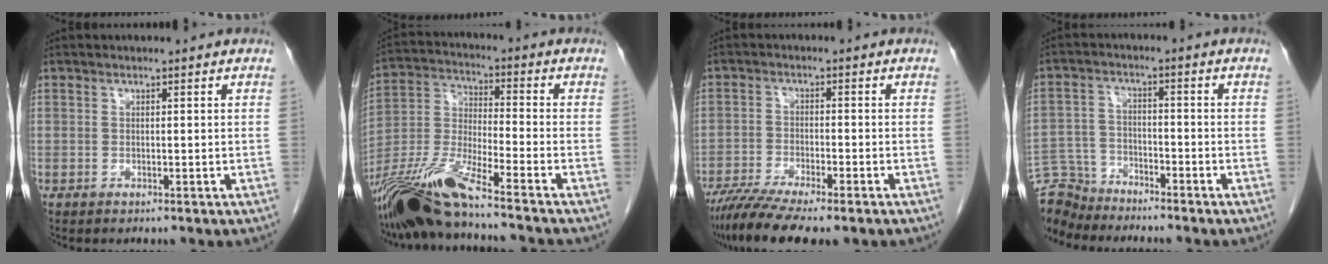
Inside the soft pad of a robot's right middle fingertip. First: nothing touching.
{"total": 14.1, "force": [-11.4, -0.7, 8.3], "torque": [-0.175, -0.019, -0.216]}
{"total": 9.8, "force": [-7.8, 1.0, 5.9], "torque": [-0.100, -0.018, -0.126]}
{"total": 8.0, "force": [-7.8, 1.9, -0.4], "torque": [0.000, 0.004, -0.149]}